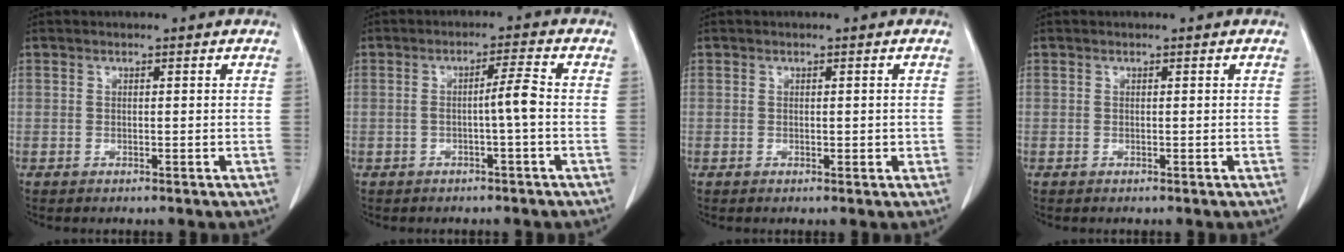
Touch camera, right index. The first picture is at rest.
{"total": 3.4, "force": [-0.6, -0.4, 3.3], "torque": [-0.055, 0.005, -0.010]}
{"total": 1.4, "force": [0.0, 0.9, 1.0], "torque": [-0.013, 0.001, 0.003]}
{"total": 0.0}